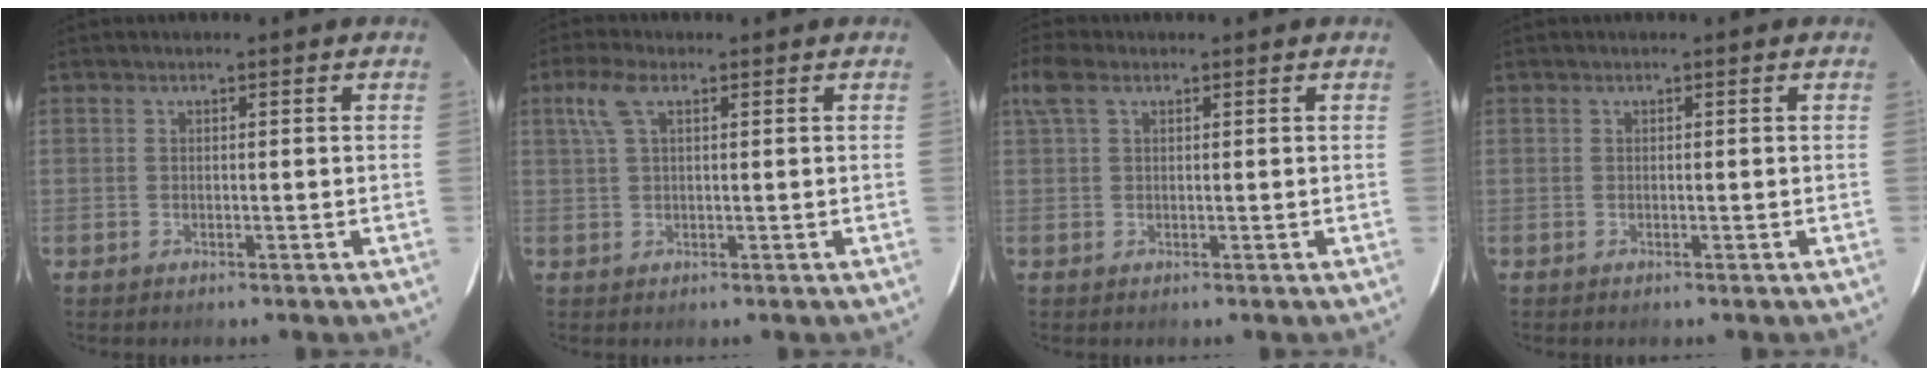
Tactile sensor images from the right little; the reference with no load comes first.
{"total": 4.1, "force": [1.9, 1.7, 3.3], "torque": [-0.071, 0.012, 0.037]}
{"total": 3.5, "force": [1.7, 1.8, 2.5], "torque": [-0.051, 0.013, 0.032]}
{"total": 0.0}